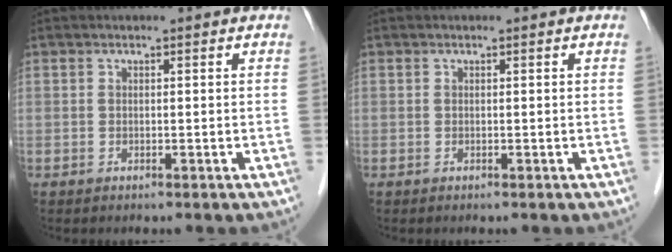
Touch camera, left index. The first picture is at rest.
{"total": 0.0}